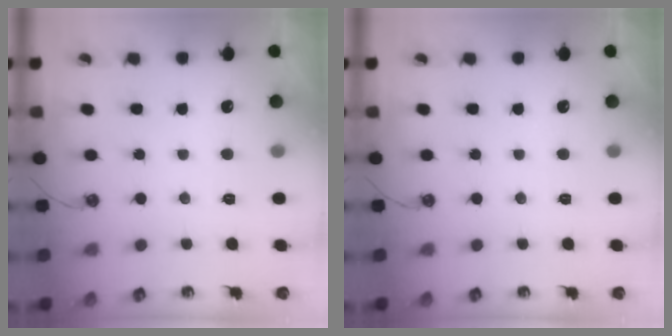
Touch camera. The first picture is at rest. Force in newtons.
{"total": 0.0}